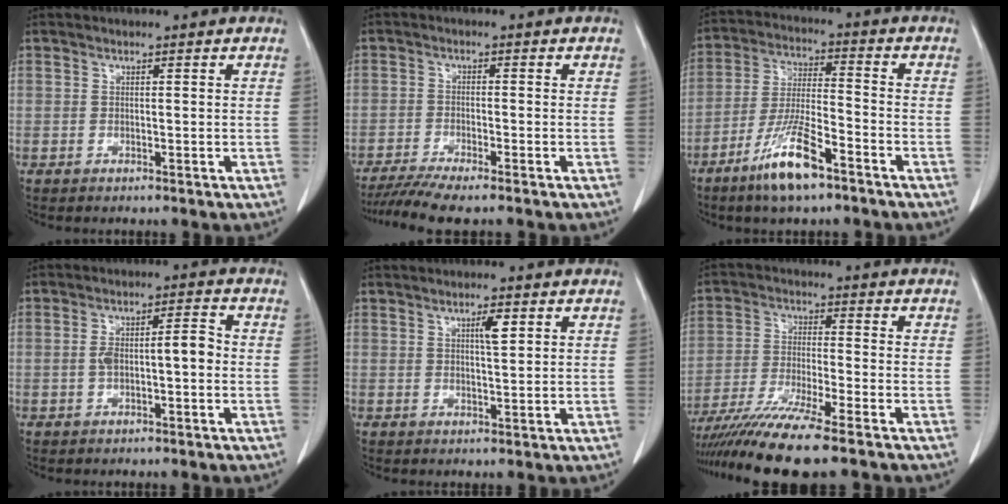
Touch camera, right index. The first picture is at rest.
{"total": 6.7, "force": [-5.6, -0.1, 3.7], "torque": [-0.058, -0.016, -0.094]}
{"total": 10.8, "force": [-6.8, 1.7, 8.2], "torque": [-0.165, -0.018, -0.128]}
{"total": 5.5, "force": [-0.6, 1.7, 5.2], "torque": [-0.098, 0.027, -0.006]}
{"total": 2.7, "force": [1.1, 0.4, 2.4], "torque": [-0.042, 0.000, 0.018]}
{"total": 12.3, "force": [-9.8, -0.7, 7.4], "torque": [-0.126, -0.034, -0.166]}